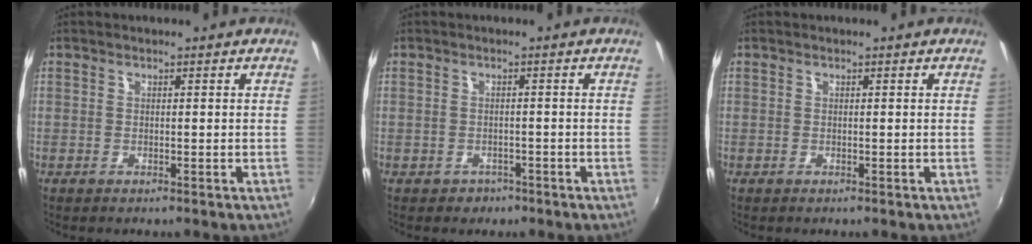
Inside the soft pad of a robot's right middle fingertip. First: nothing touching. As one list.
[{"total": 2.5, "force": [-1.5, 2.0, 0.4], "torque": [-0.013, -0.002, -0.019]}, {"total": 0.0}]